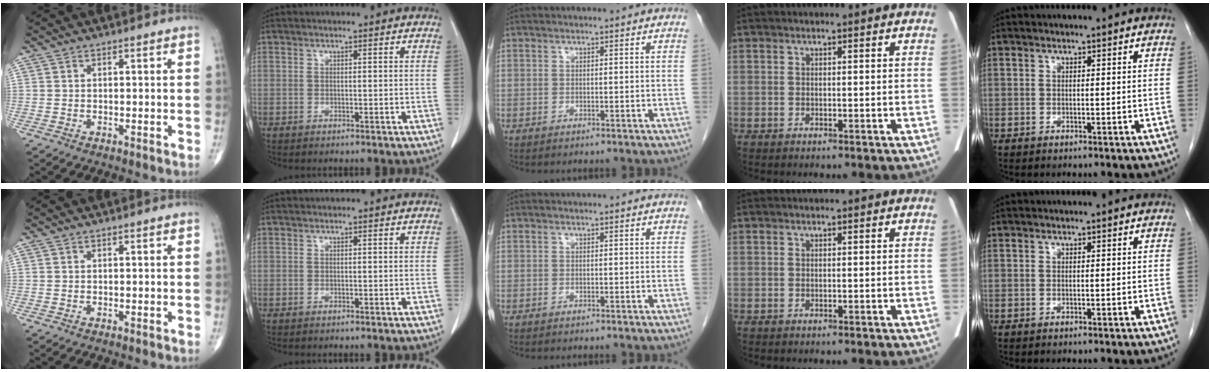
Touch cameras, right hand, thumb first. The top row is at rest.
{}